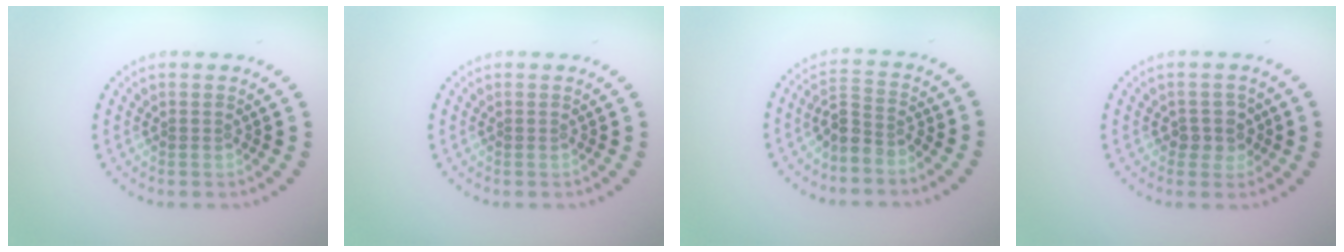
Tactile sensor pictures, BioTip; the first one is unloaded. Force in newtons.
{"total": 0.0}
{"total": 2.7, "press": 2.0, "slide": 1.8}
{"total": 2.0, "press": 1.7, "slide": 1.0}